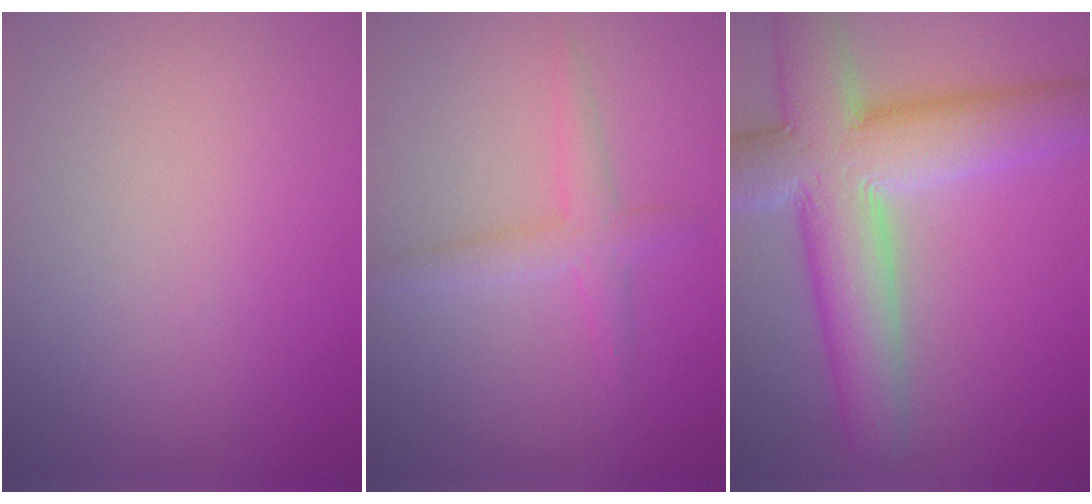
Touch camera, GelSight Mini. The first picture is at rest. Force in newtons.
{"total": 2.2, "press": 2.2, "slide": 0.1}
{"total": 10.9, "press": 10.9, "slide": 0.8}